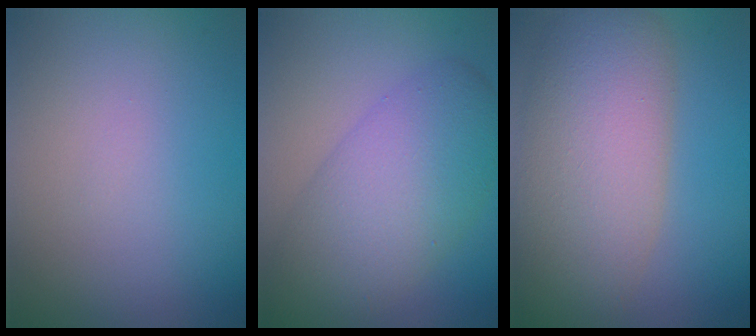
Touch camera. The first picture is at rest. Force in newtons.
{"total": 7.8, "press": 7.8, "slide": 0.0}
{"total": 9.4, "press": 9.4, "slide": 0.7}